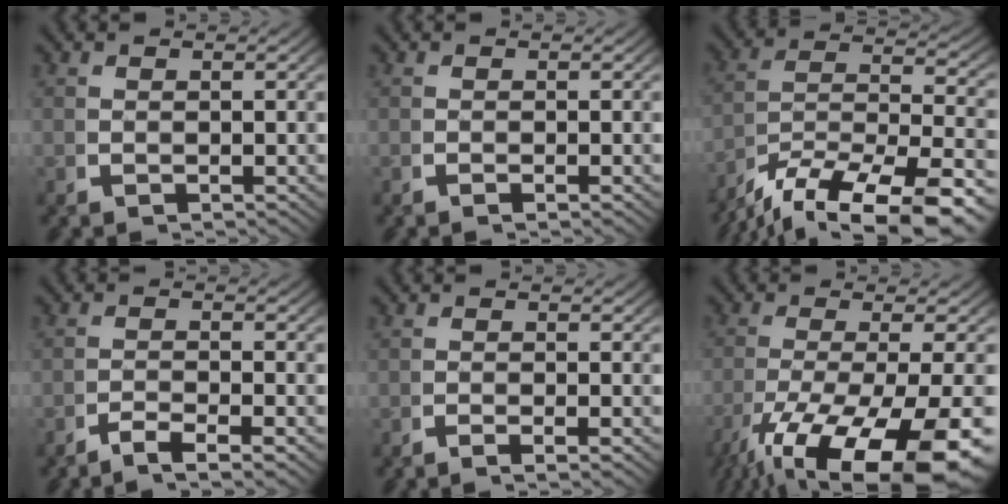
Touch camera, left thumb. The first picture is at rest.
{"total": 0.5, "force": [-0.1, -0.2, 0.5], "torque": [-0.011, 0.004, -0.006]}
{"total": 11.6, "force": [-4.8, 6.6, 8.4], "torque": [-0.159, -0.038, -0.060]}
{"total": 2.7, "force": [-2.0, 0.4, 1.8], "torque": [-0.032, -0.002, -0.040]}
{"total": 1.2, "force": [-0.6, -0.2, 1.0], "torque": [-0.021, 0.002, -0.015]}
{"total": 12.6, "force": [-5.4, 6.0, 9.7], "torque": [-0.189, -0.048, -0.054]}